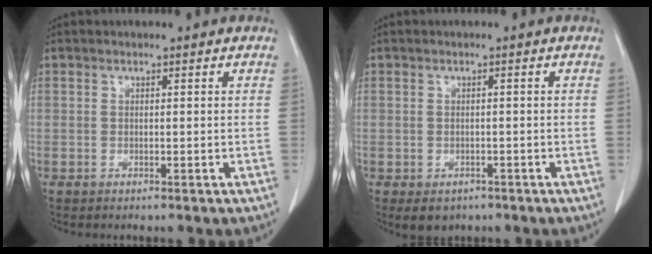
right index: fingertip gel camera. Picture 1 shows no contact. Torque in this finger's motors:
{"motor_torque": [-0.06, 0.01, -0.17, -0.06]}